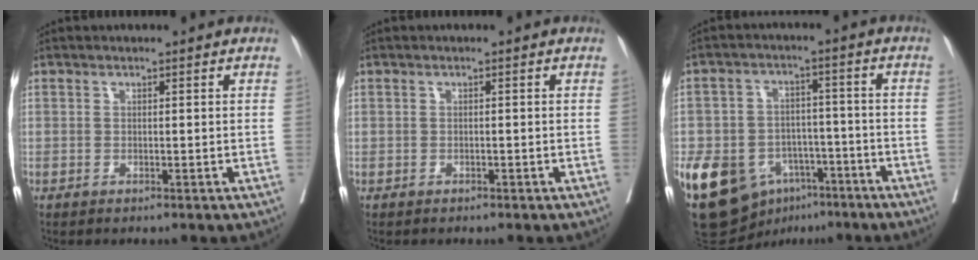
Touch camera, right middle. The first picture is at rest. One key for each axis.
{"total": 0.6, "fx": -0.3, "fy": 0.5, "fz": 0.0, "tx": -0.005, "ty": 0.004, "tz": -0.006}
{"total": 15.3, "fx": -8.0, "fy": 10.4, "fz": 7.8, "tx": -0.146, "ty": 0.015, "tz": -0.122}